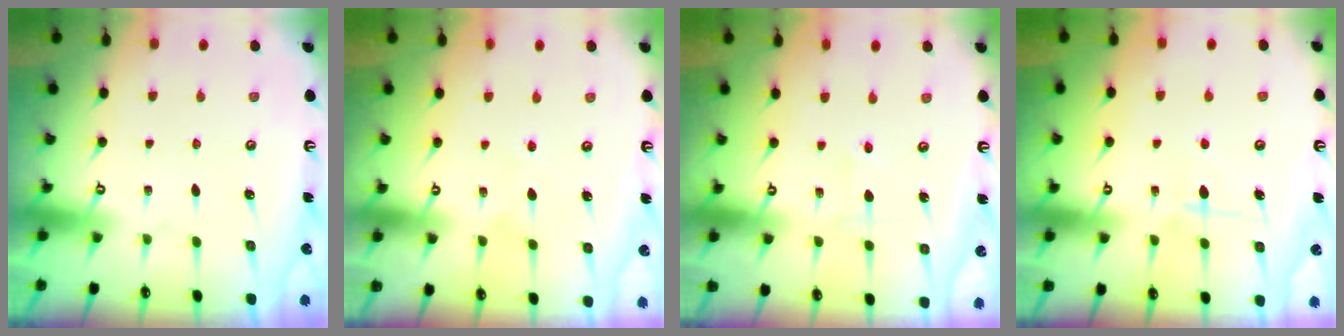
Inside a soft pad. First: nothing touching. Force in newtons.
{"total": 4.3, "press": 4.1, "slide": 1.1}
{"total": 1.9, "press": 1.9, "slide": 0.2}
{"total": 7.0, "press": 7.0, "slide": 0.5}